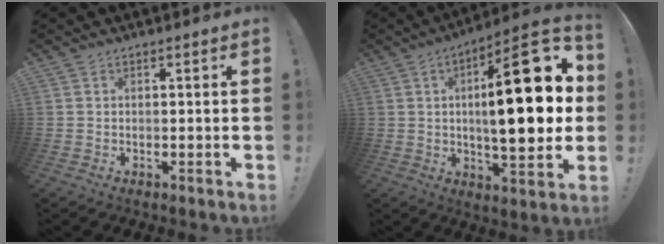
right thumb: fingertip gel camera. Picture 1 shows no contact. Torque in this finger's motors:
{"motor_torque": [1.71, 3.29, 1.45, 1.16, 0.33]}